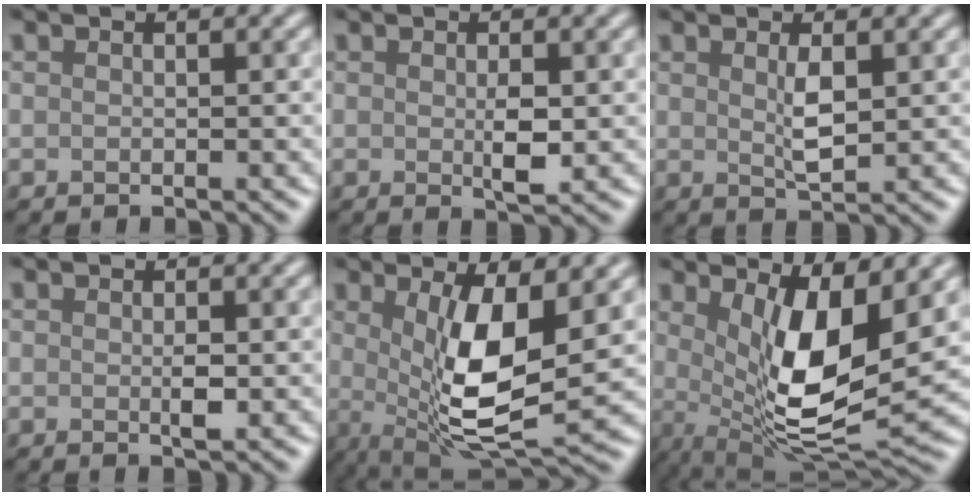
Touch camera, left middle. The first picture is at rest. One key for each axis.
{"total": 1.8, "fx": -0.1, "fy": 0.3, "fz": 1.8, "tx": -0.038, "ty": -0.006, "tz": -0.001}
{"total": 2.1, "fx": 0.5, "fy": 0.5, "fz": 2.0, "tx": -0.044, "ty": -0.004, "tz": 0.013}
{"total": 1.0, "fx": -0.2, "fy": 0.1, "fz": 1.0, "tx": -0.022, "ty": -0.002, "tz": -0.004}
{"total": 8.6, "fx": 0.8, "fy": 2.7, "fz": 8.1, "tx": -0.152, "ty": -0.018, "tz": 0.018}
{"total": 9.2, "fx": 1.6, "fy": 3.1, "fz": 8.6, "tx": -0.158, "ty": -0.026, "tz": 0.034}